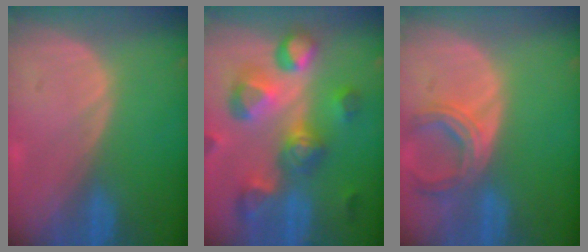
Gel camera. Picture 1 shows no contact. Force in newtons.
{"total": 11.3, "press": 10.1, "slide": 5.1}
{"total": 6.0, "press": 5.5, "slide": 2.3}